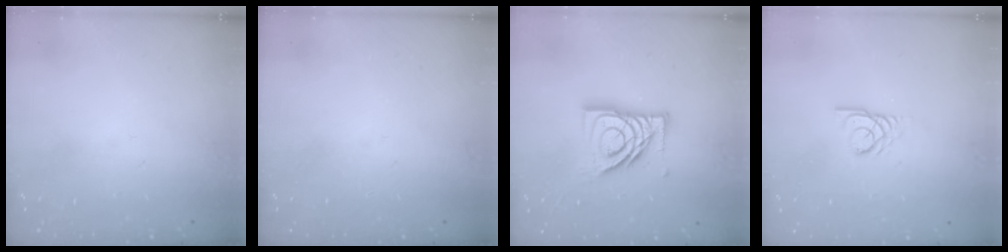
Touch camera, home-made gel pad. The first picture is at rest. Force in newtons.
{"total": 0.0}
{"total": 15.1, "press": 14.9, "slide": 1.9}
{"total": 2.7, "press": 2.7, "slide": 0.2}